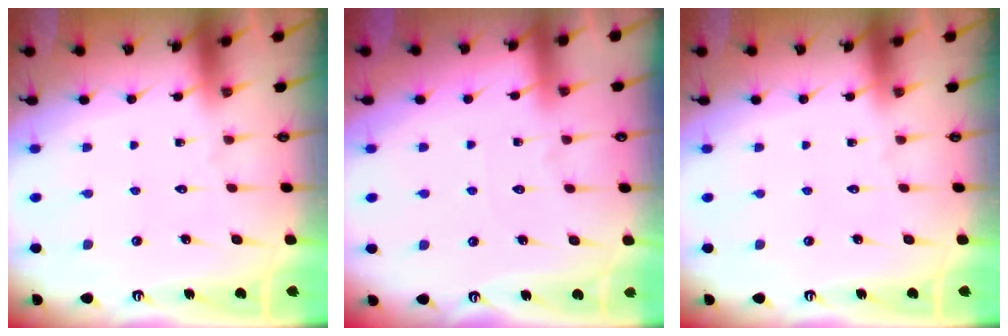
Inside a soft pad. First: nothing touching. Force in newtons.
{"total": 1.7, "press": 1.6, "slide": 0.3}
{"total": 0.0}